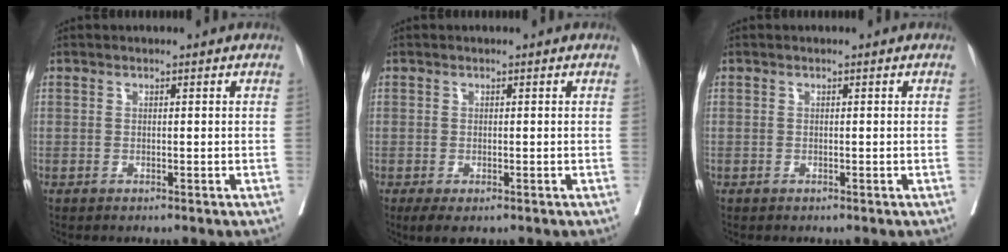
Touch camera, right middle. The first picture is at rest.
{"total": 2.6, "force": [-1.4, 1.2, 1.8], "torque": [-0.035, -0.008, -0.016]}
{"total": 0.0}